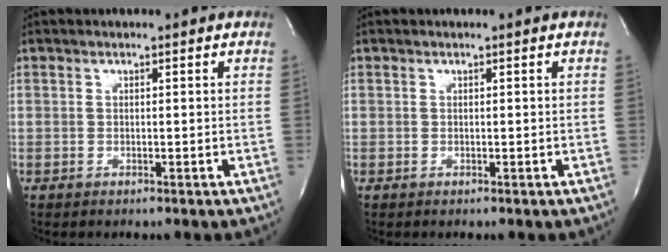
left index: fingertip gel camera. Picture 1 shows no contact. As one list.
[{"total": 0.0}]